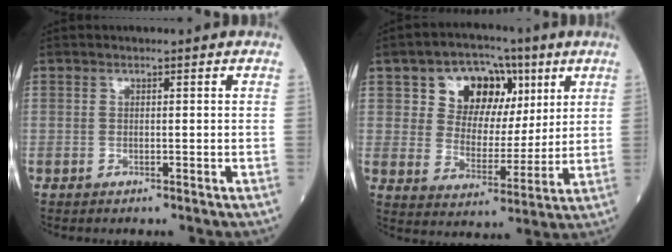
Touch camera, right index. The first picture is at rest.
{"total": 11.3, "force": [5.2, 8.1, 6.1], "torque": [-0.090, 0.029, 0.091]}